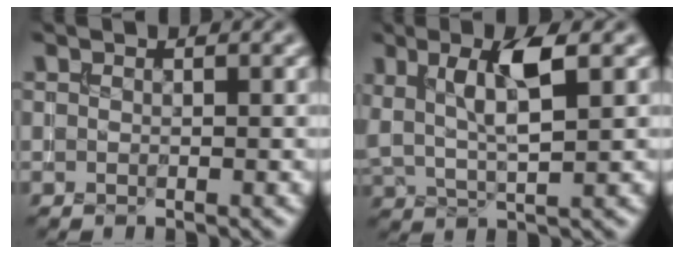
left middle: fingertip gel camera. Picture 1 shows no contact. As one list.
[{"total": 5.0, "force": [1.5, 1.5, 4.5], "torque": [-0.084, -0.002, 0.030]}]